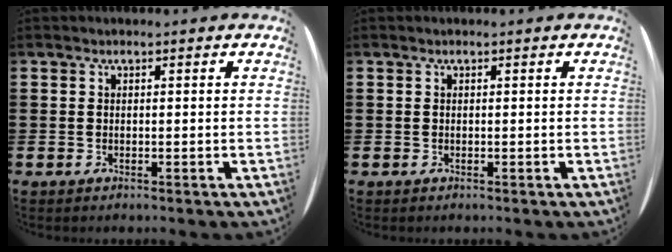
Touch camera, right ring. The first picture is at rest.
{"total": 0.0}